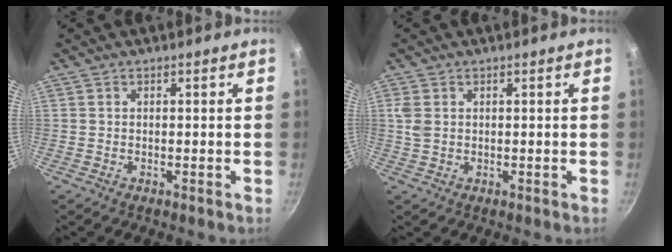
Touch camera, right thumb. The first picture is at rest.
{"total": 2.8, "force": [0.6, 2.0, 1.9], "torque": [-0.038, 0.002, 0.014]}